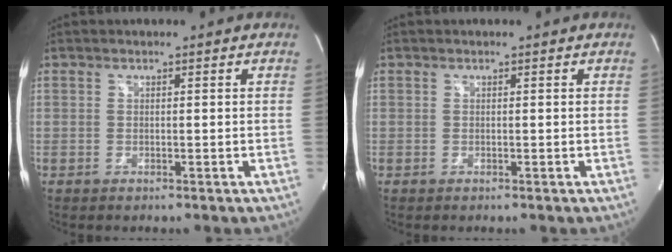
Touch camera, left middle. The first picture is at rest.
{"total": 0.0}